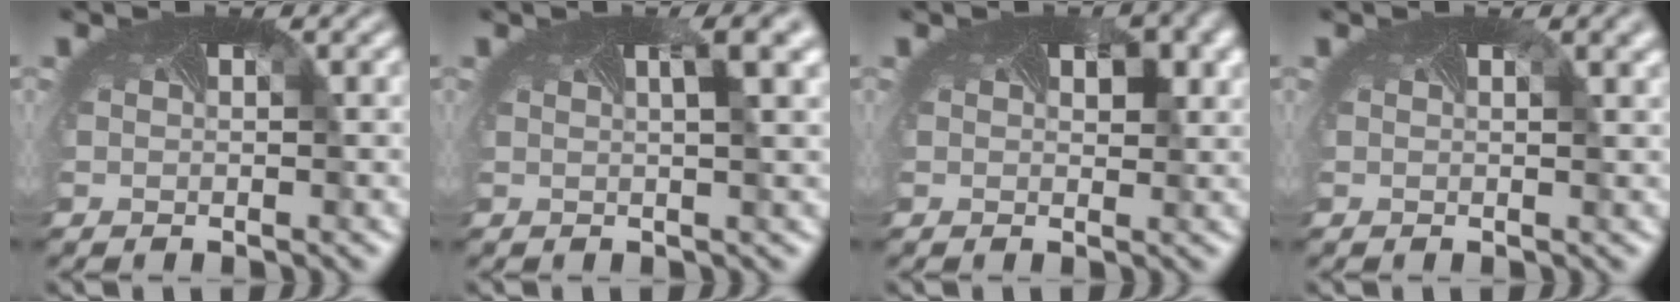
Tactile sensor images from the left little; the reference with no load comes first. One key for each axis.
{"total": 3.4, "fx": 1.4, "fy": 0.7, "fz": 3.0, "tx": -0.026, "ty": 0.003, "tz": 0.012}
{"total": 2.2, "fx": 0.9, "fy": 0.9, "fz": 1.7, "tx": -0.033, "ty": -0.008, "tz": 0.018}
{"total": 2.4, "fx": 1.3, "fy": 1.0, "fz": 1.8, "tx": -0.009, "ty": 0.005, "tz": -0.002}